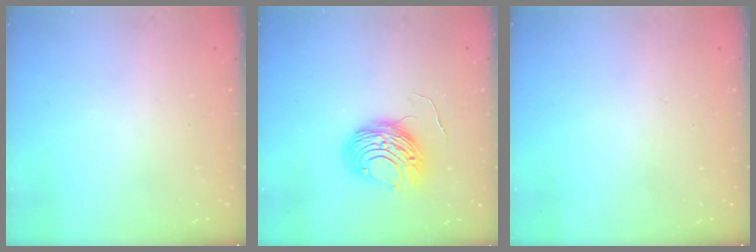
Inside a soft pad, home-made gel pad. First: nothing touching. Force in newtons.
{"total": 9.7, "press": 9.7, "slide": 0.6}
{"total": 0.0}